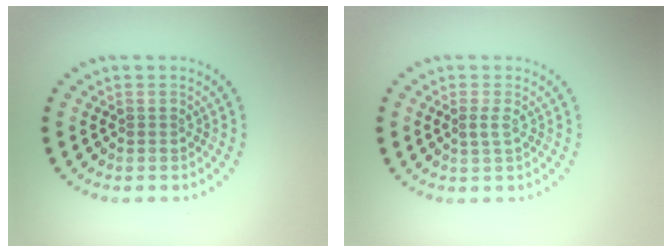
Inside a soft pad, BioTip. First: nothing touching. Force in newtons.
{"total": 0.9, "press": 0.9, "slide": 0.3}